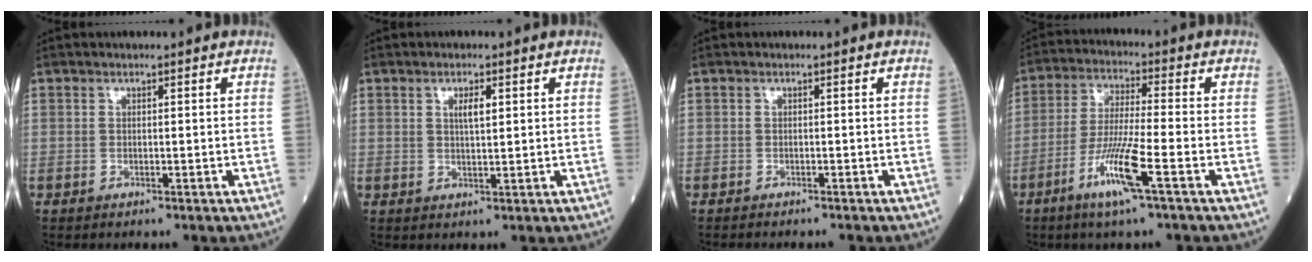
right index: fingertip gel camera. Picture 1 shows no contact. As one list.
[{"total": 2.5, "force": [1.0, 0.5, 2.3], "torque": [-0.042, -0.001, 0.016]}, {"total": 2.8, "force": [-2.5, 0.2, 1.1], "torque": [-0.015, -0.004, -0.032]}, {"total": 9.6, "force": [-4.5, -0.3, 8.5], "torque": [-0.170, -0.015, -0.089]}]